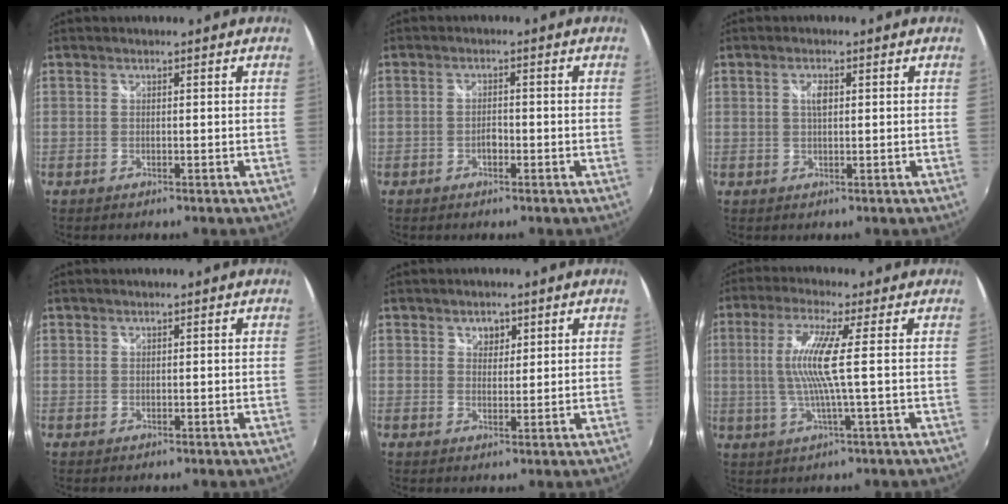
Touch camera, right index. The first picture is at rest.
{"total": 1.7, "force": [-0.9, 0.9, 1.0], "torque": [-0.021, 0.002, -0.018]}
{"total": 2.1, "force": [0.5, 0.9, 1.8], "torque": [-0.033, 0.002, 0.008]}
{"total": 0.0}
{"total": 2.5, "force": [1.4, 2.0, 0.8], "torque": [-0.006, 0.005, 0.023]}
{"total": 8.4, "force": [0.4, -1.1, 8.3], "torque": [-0.168, -0.006, 0.013]}